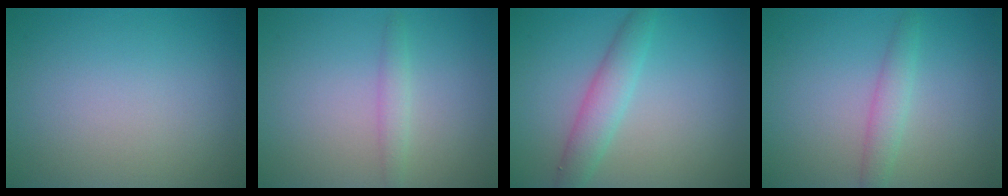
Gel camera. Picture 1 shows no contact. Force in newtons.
{"total": 1.3, "press": 1.3, "slide": 0.1}
{"total": 3.0, "press": 3.0, "slide": 0.2}
{"total": 2.0, "press": 2.0, "slide": 0.0}